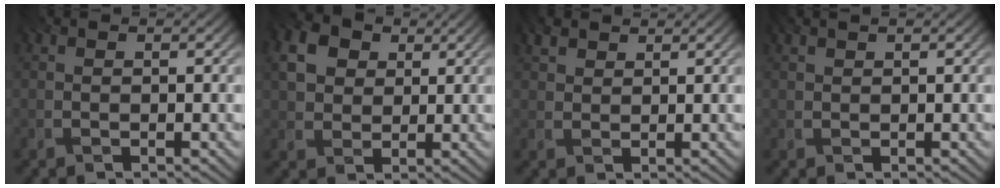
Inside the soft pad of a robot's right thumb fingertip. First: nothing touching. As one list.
[{"total": 5.4, "force": [1.7, 4.3, 2.9], "torque": [-0.083, 0.006, 0.025]}, {"total": 2.3, "force": [1.8, 1.2, 0.9], "torque": [-0.025, 0.005, 0.036]}, {"total": 0.8, "force": [0.7, -0.1, 0.3], "torque": [-0.011, 0.003, 0.014]}]